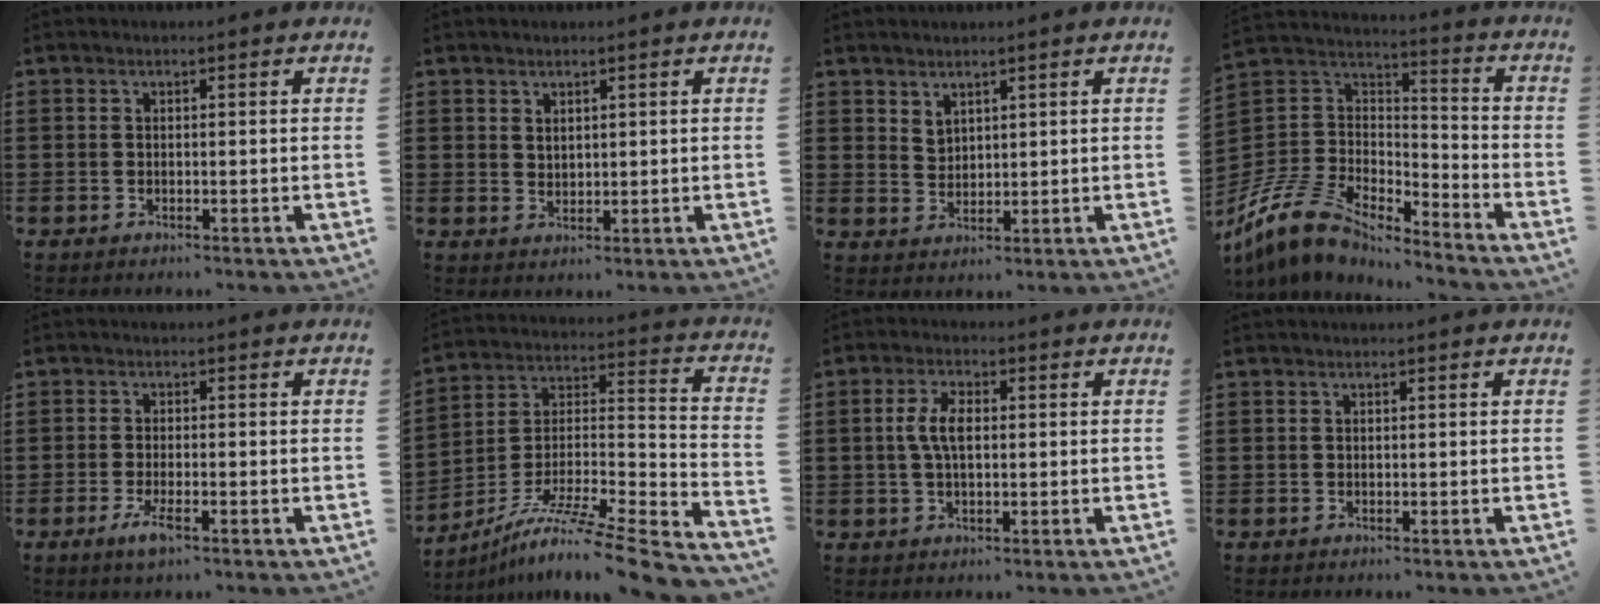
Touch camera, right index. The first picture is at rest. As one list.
[{"total": 1.7, "force": [1.5, 0.8, 0.1], "torque": [-0.004, 0.003, 0.029]}, {"total": 2.4, "force": [2.2, 1.1, 0.0], "torque": [-0.005, 0.000, 0.043]}, {"total": 10.7, "force": [-9.2, 4.3, 3.4], "torque": [-0.109, 0.009, -0.190]}, {"total": 3.0, "force": [-1.5, 0.5, 2.6], "torque": [-0.063, -0.015, -0.030]}, {"total": 9.9, "force": [-7.7, 0.4, 6.3], "torque": [-0.101, -0.003, -0.148]}, {"total": 4.7, "force": [0.3, 2.1, 4.2], "torque": [-0.099, 0.003, -0.002]}, {"total": 0.0}]